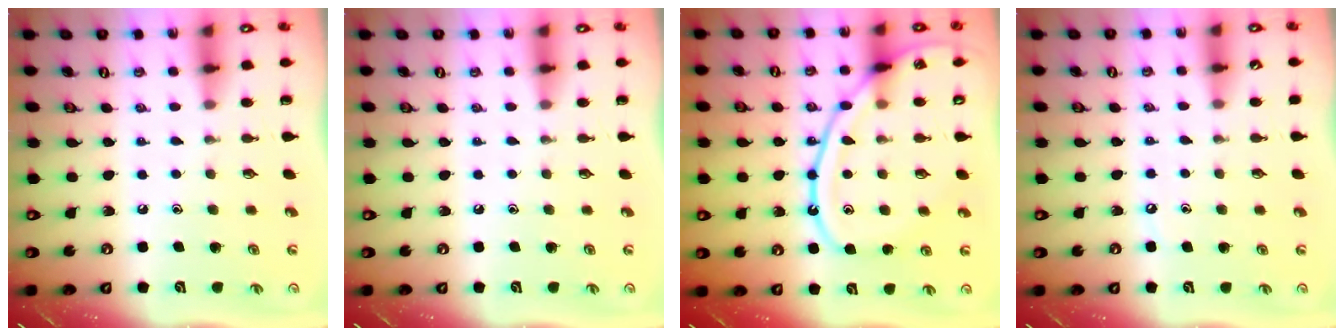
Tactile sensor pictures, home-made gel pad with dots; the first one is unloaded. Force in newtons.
{"total": 0.0}
{"total": 17.6, "press": 17.5, "slide": 1.9}
{"total": 2.6, "press": 2.6, "slide": 0.4}